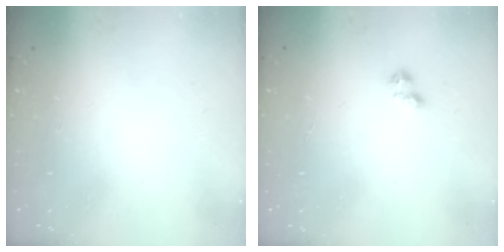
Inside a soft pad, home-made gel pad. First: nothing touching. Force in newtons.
{"total": 2.0, "press": 2.0, "slide": 0.2}